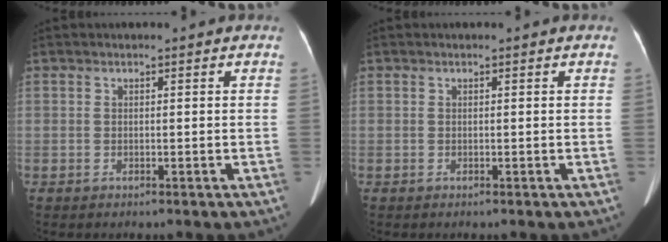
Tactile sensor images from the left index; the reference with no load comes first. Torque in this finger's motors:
{"motor_torque": [0.00, 0.00, 0.00, 0.00]}